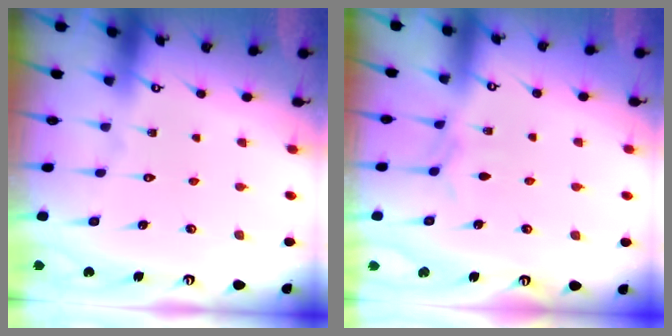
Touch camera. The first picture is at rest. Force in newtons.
{"total": 4.1, "press": 4.1, "slide": 0.6}